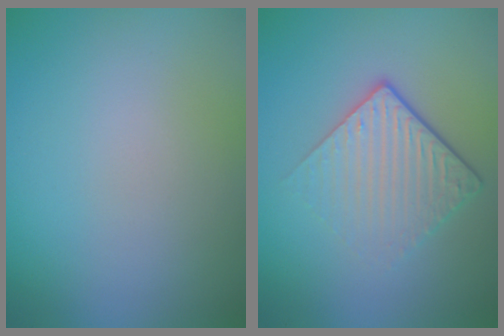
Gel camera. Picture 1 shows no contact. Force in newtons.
{"total": 4.4, "press": 2.9, "slide": 3.3}